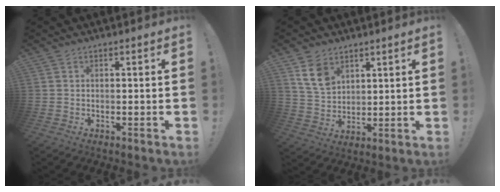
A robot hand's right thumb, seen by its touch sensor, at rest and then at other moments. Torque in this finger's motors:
{"motor_torque": [1.03, 1.22, -0.04, -0.26, 0.00]}